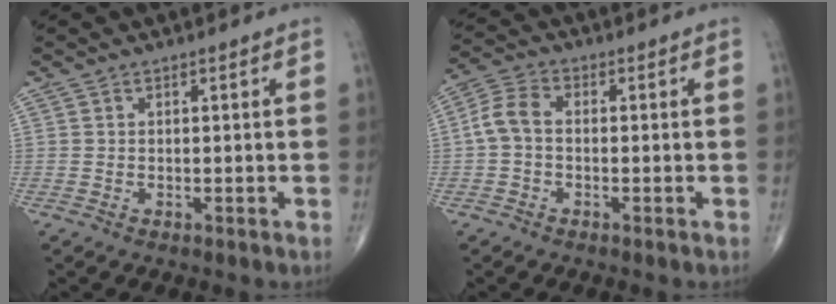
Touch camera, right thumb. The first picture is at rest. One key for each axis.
{"total": 5.4, "fx": -0.4, "fy": 3.6, "fz": 4.1, "tx": -0.082, "ty": 0.018, "tz": -0.019}